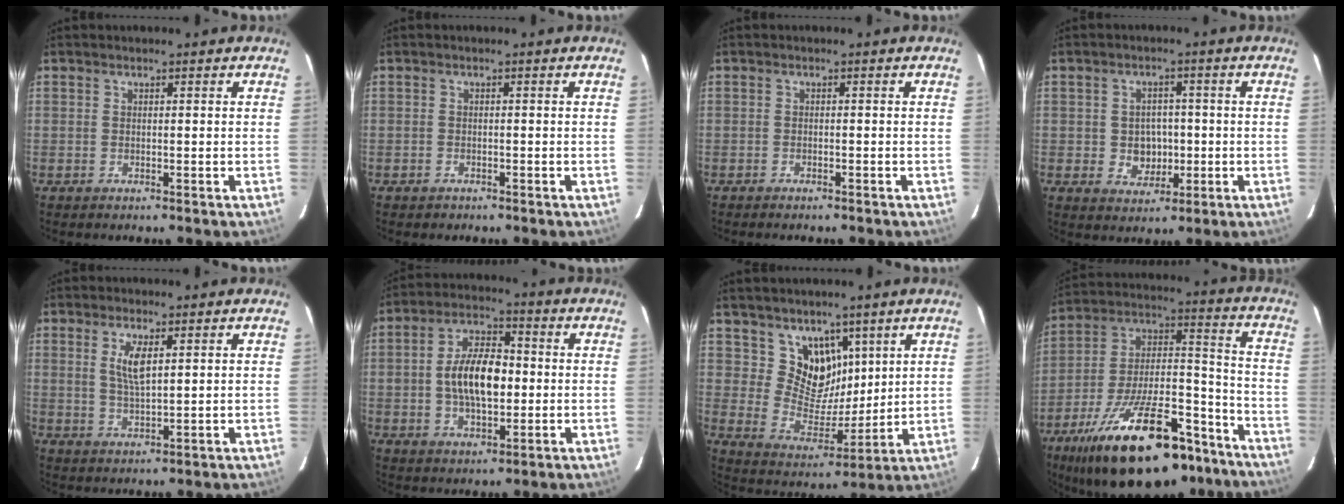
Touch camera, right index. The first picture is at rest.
{"total": 1.2, "force": [-0.9, 0.9, 0.1], "torque": [-0.005, 0.003, -0.010]}
{"total": 1.7, "force": [-1.6, 0.5, 0.6], "torque": [-0.019, -0.004, -0.026]}
{"total": 5.3, "force": [-0.7, 4.7, 2.3], "torque": [-0.049, 0.009, 0.002]}
{"total": 5.3, "force": [1.6, 1.6, 4.8], "torque": [-0.092, -0.001, 0.034]}
{"total": 11.6, "force": [-0.4, 6.1, 9.9], "torque": [-0.185, 0.015, -0.004]}
{"total": 10.0, "force": [6.0, 7.3, 3.3], "torque": [-0.051, -0.016, 0.121]}
{"total": 29.6, "force": [-20.0, 11.9, 18.4], "torque": [-0.318, 0.006, -0.293]}